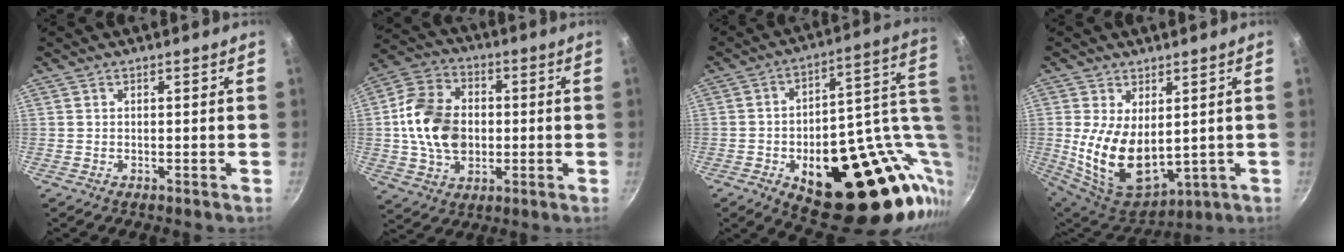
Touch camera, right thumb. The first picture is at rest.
{"total": 15.6, "force": [-0.1, 11.6, 10.5], "torque": [-0.169, 0.015, -0.007]}
{"total": 31.9, "force": [-6.0, 16.4, 26.7], "torque": [-0.298, 0.010, -0.065]}
{"total": 15.1, "force": [0.8, 9.1, 12.0], "torque": [-0.209, -0.033, 0.043]}